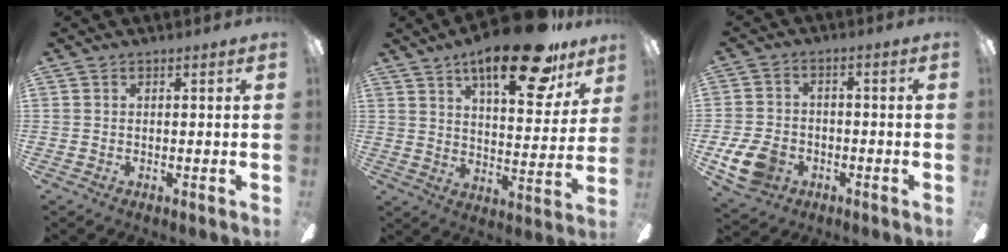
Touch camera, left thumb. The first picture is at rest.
{"total": 20.7, "force": [14.0, 6.7, 13.8], "torque": [-0.206, -0.073, 0.222]}
{"total": 9.0, "force": [-3.8, 6.4, 5.1], "torque": [-0.125, 0.016, -0.070]}